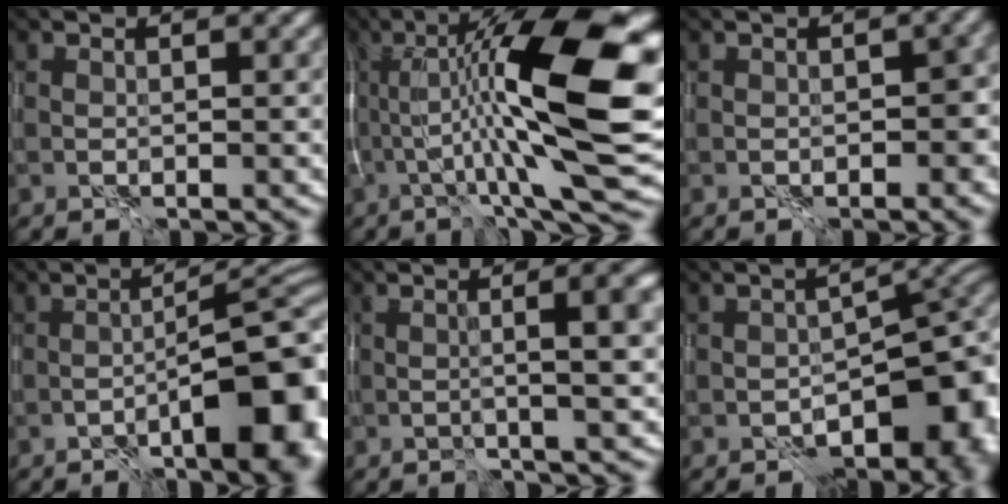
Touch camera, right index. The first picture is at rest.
{"total": 15.7, "force": [-0.1, 3.2, 15.4], "torque": [-0.235, 0.036, -0.012]}
{"total": 4.1, "force": [-1.0, 2.4, 3.2], "torque": [-0.036, 0.000, -0.011]}
{"total": 9.7, "force": [-3.7, 2.9, 8.5], "torque": [-0.100, 0.014, -0.050]}
{"total": 5.8, "force": [0.2, 1.5, 5.6], "torque": [-0.065, 0.008, 0.001]}
{"total": 11.0, "force": [-4.9, 5.6, 8.1], "torque": [-0.071, -0.003, -0.076]}